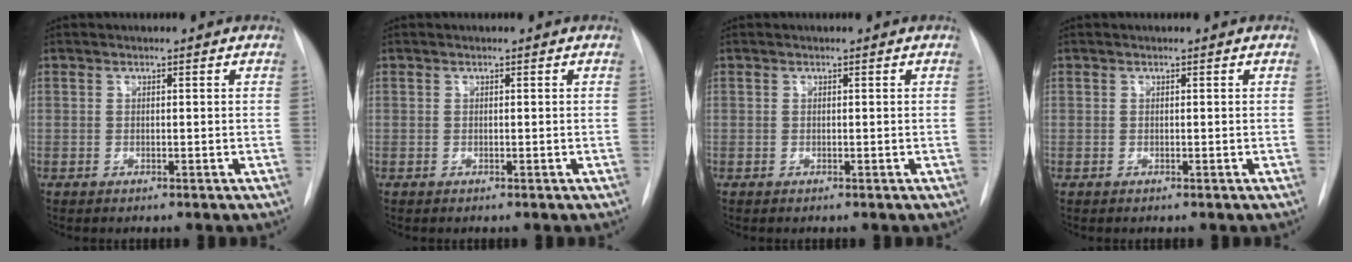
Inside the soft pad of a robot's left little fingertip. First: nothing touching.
{"total": 0.0}
{"total": 0.0}
{"total": 0.0}